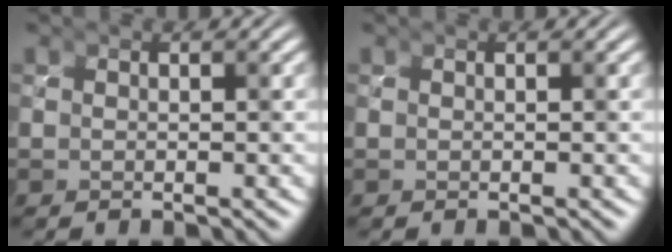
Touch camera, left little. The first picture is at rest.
{"total": 0.0}